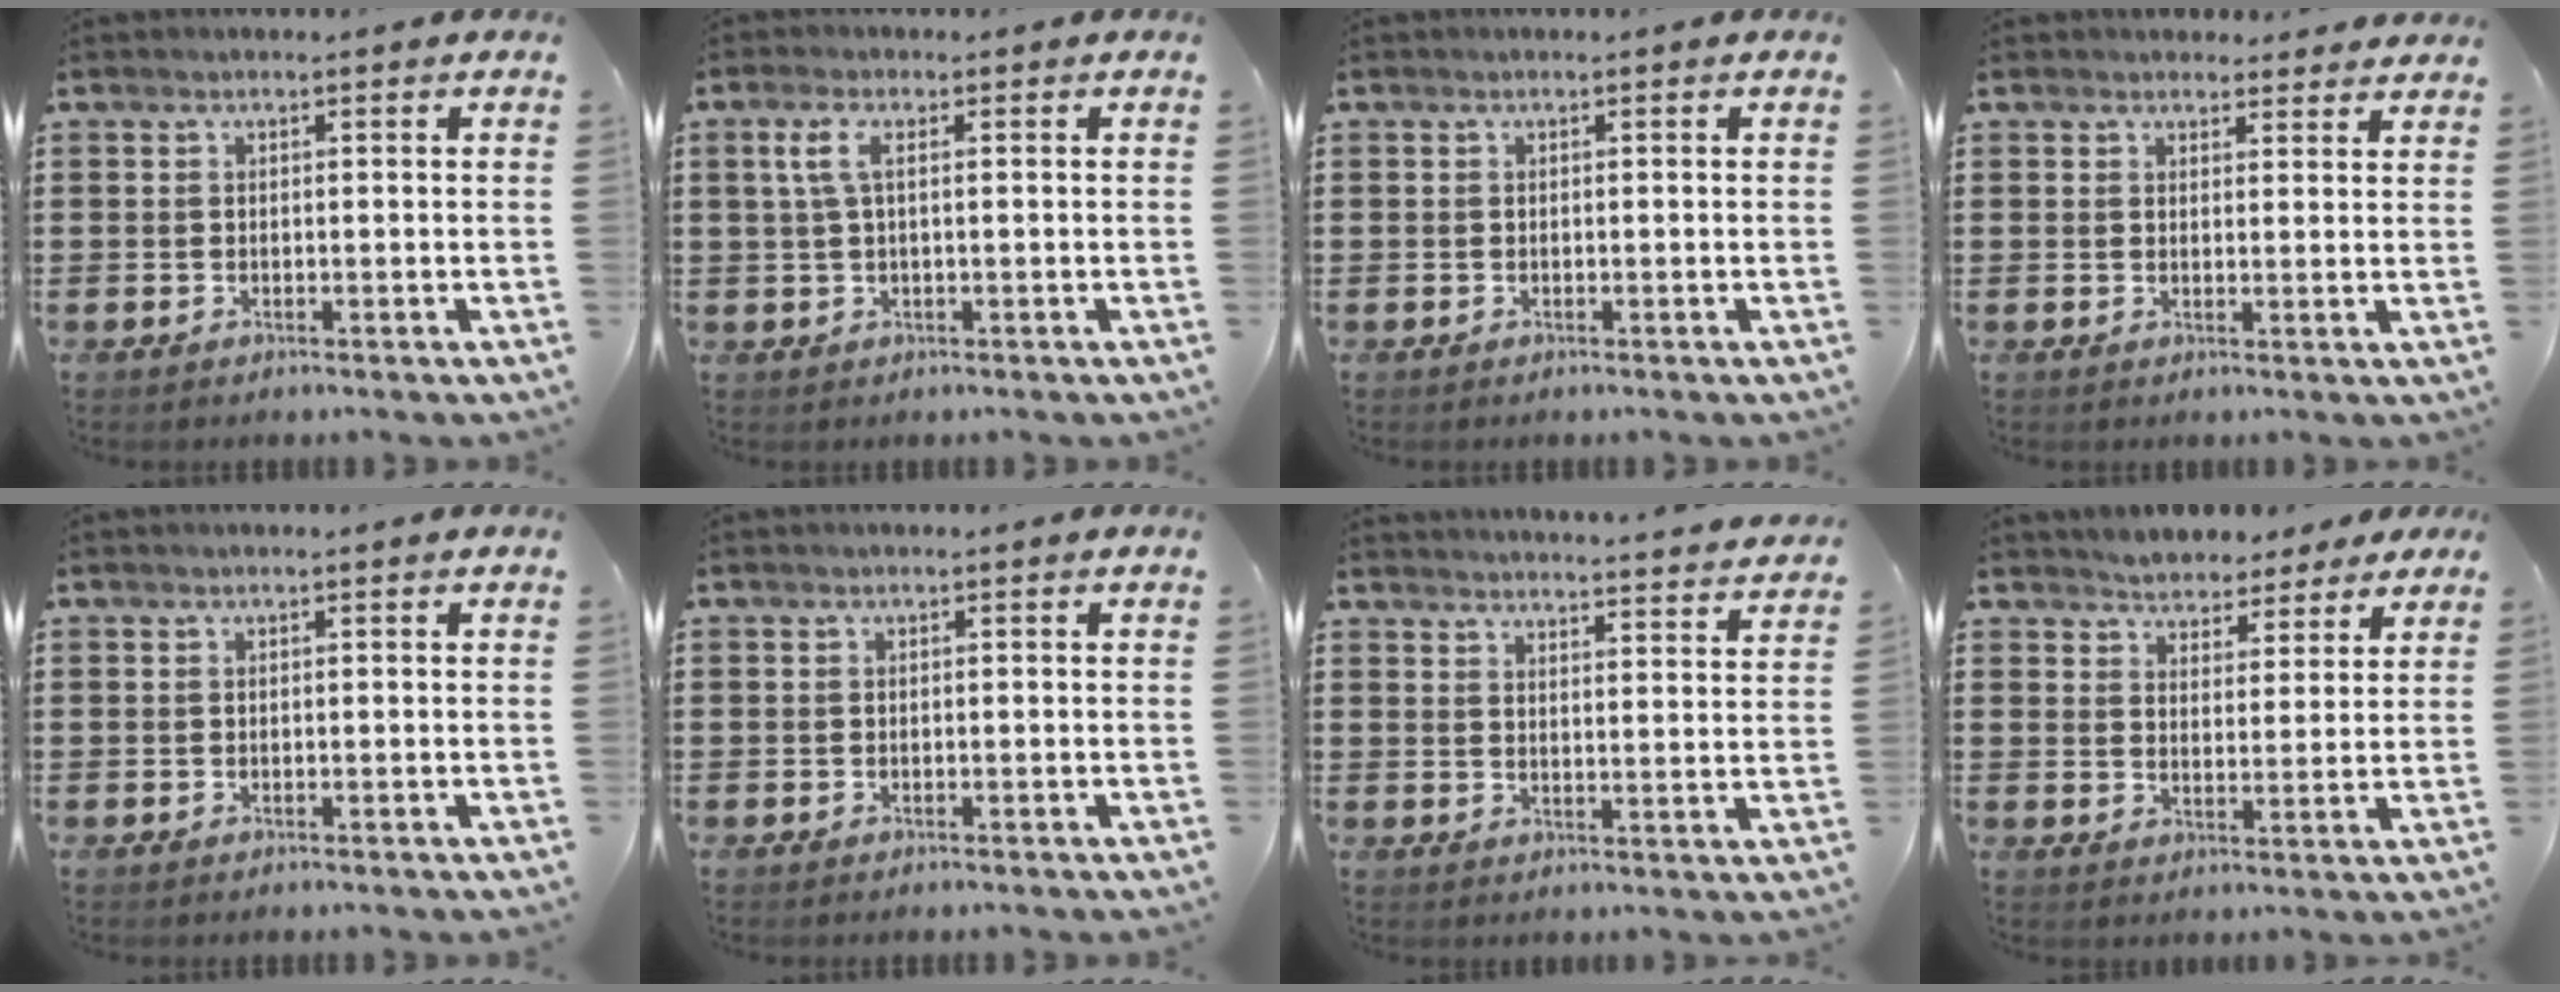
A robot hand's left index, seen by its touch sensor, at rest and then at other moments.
{"total": 3.3, "force": [0.7, 1.0, 3.0], "torque": [-0.077, 0.000, 0.007]}
{"total": 0.0}
{"total": 2.7, "force": [2.6, 0.8, 0.2], "torque": [-0.003, -0.006, 0.048]}
{"total": 0.0}
{"total": 0.0}
{"total": 3.7, "force": [3.6, -0.7, 0.0], "torque": [-0.008, -0.033, 0.058]}
{"total": 3.8, "force": [3.5, 1.3, -0.6], "torque": [-0.010, -0.010, 0.062]}